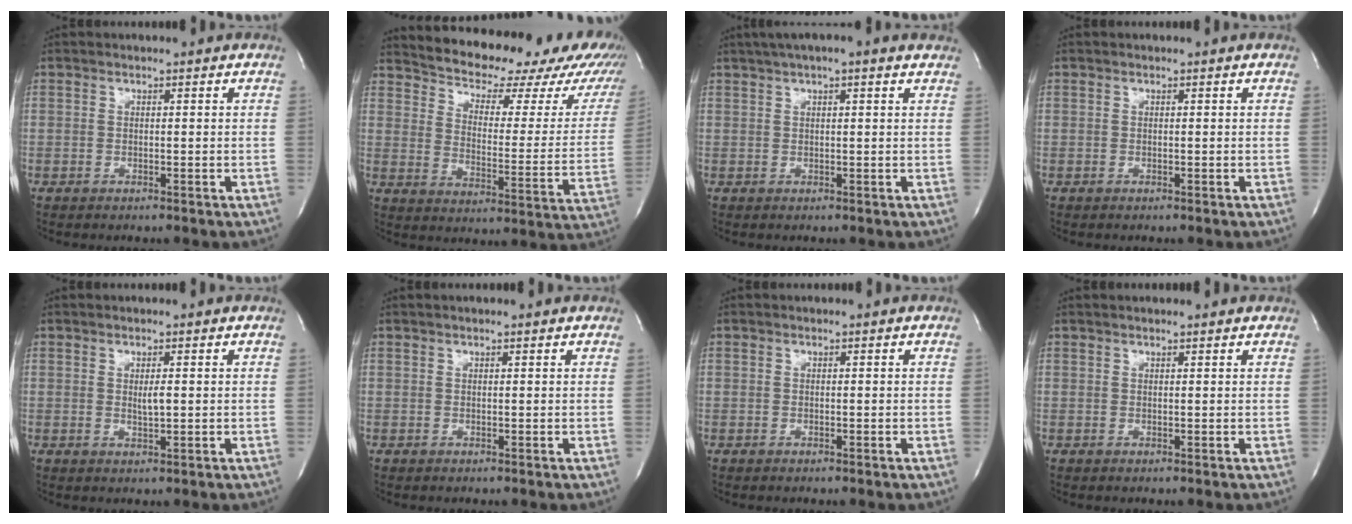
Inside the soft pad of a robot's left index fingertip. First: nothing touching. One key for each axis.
{"total": 24.8, "fx": 22.0, "fy": 7.5, "fz": 8.7, "tx": -0.130, "ty": -0.063, "tz": 0.256}
{"total": 7.8, "fx": 5.8, "fy": 1.1, "fz": 5.1, "tx": -0.082, "ty": 0.037, "tz": 0.076}
{"total": 0.0}
{"total": 1.7, "fx": 0.4, "fy": 0.2, "fz": 1.6, "tx": -0.033, "ty": -0.003, "tz": 0.007}
{"total": 1.9, "fx": 1.7, "fy": 0.1, "fz": 1.0, "tx": -0.013, "ty": 0.018, "tz": 0.021}
{"total": 0.0}
{"total": 3.3, "fx": 3.1, "fy": 0.4, "fz": 1.2, "tx": -0.018, "ty": 0.021, "tz": 0.035}